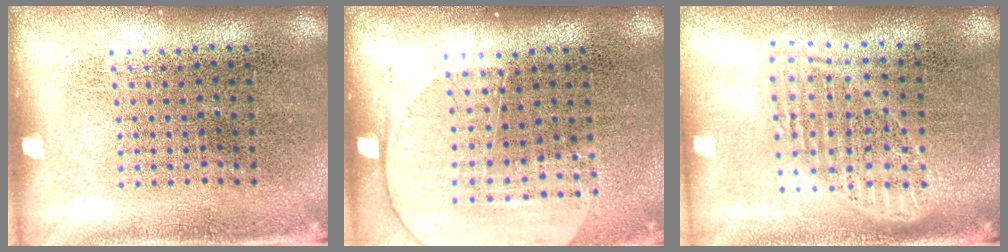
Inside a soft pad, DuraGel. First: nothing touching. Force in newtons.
{"total": 1.7, "press": 1.5, "slide": 0.7}
{"total": 1.7, "press": 1.5, "slide": 0.9}